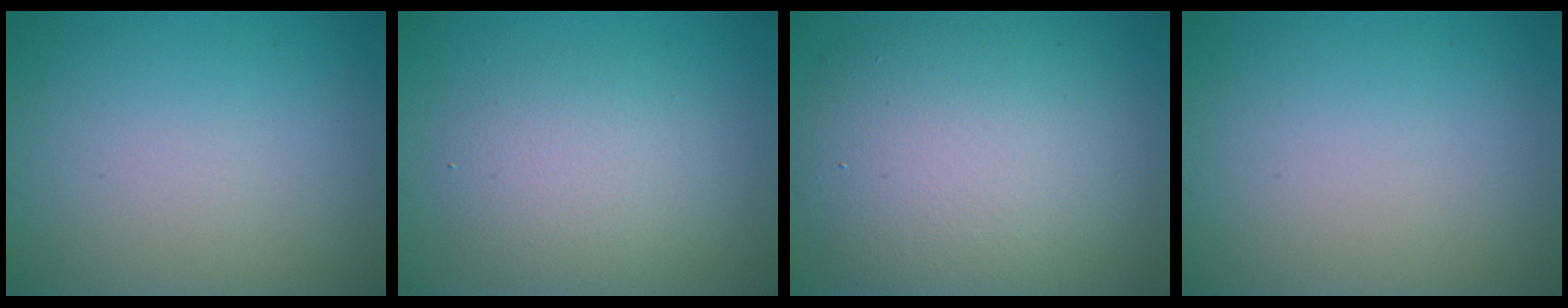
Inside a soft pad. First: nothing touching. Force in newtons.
{"total": 3.8, "press": 3.8, "slide": 0.3}
{"total": 10.3, "press": 10.2, "slide": 0.7}
{"total": 0.0}